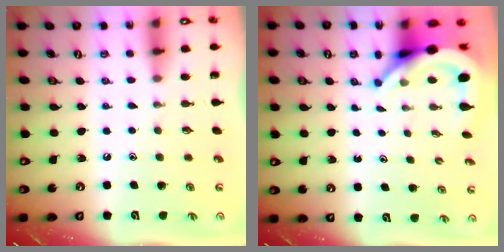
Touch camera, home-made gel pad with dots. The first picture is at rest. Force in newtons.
{"total": 7.5, "press": 7.5, "slide": 0.7}